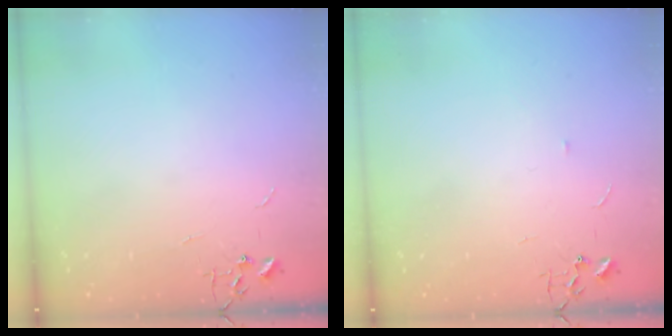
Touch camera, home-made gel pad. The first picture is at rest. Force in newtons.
{"total": 3.0, "press": 3.0, "slide": 0.4}